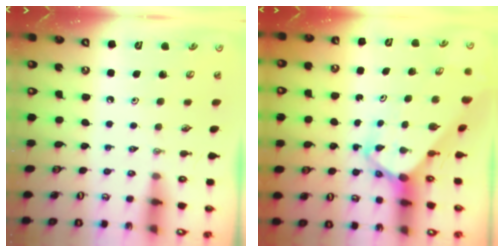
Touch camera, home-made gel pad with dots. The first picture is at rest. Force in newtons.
{"total": 4.3, "press": 4.3, "slide": 0.4}